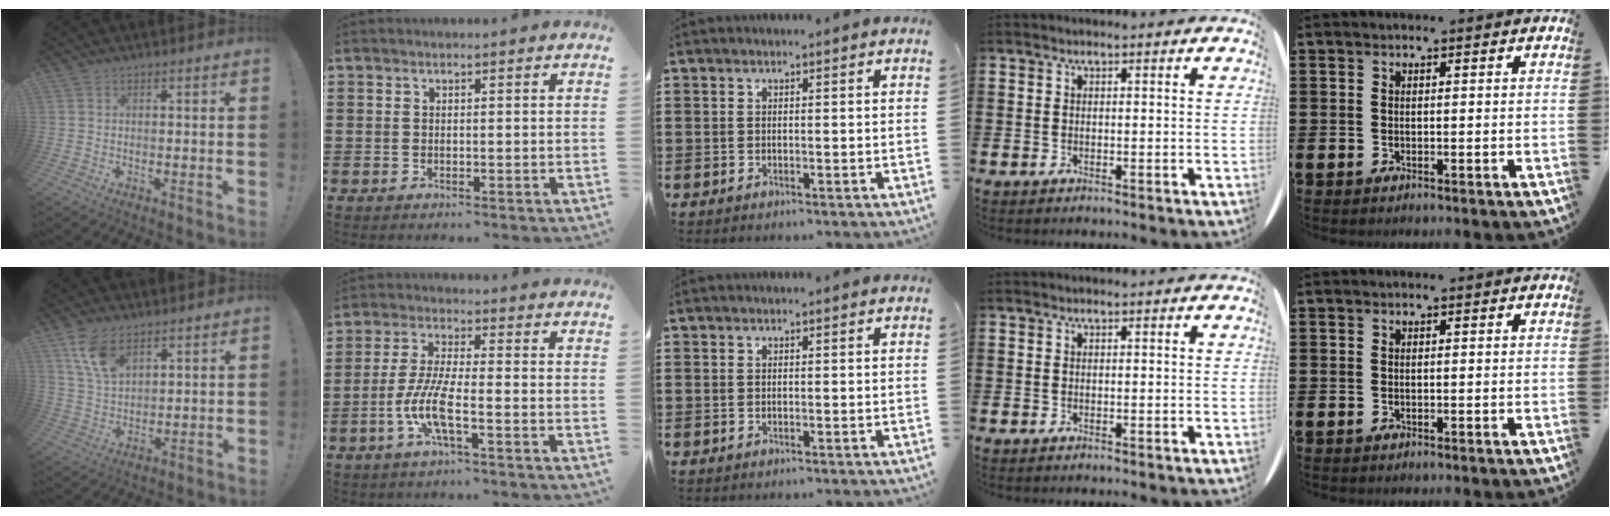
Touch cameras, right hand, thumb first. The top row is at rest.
{"thumb": {"total": 9.3, "force": [5.7, 4.9, 5.6], "torque": [-0.099, -0.021, 0.108]}, "index": {"total": 7.7, "force": [-3.1, 1.6, 6.9], "torque": [-0.162, -0.015, -0.066]}}